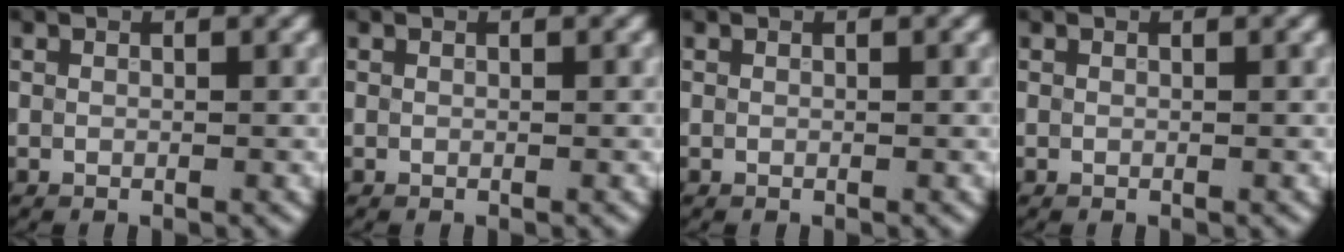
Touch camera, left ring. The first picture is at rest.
{"total": 0.0}
{"total": 0.0}
{"total": 0.0}